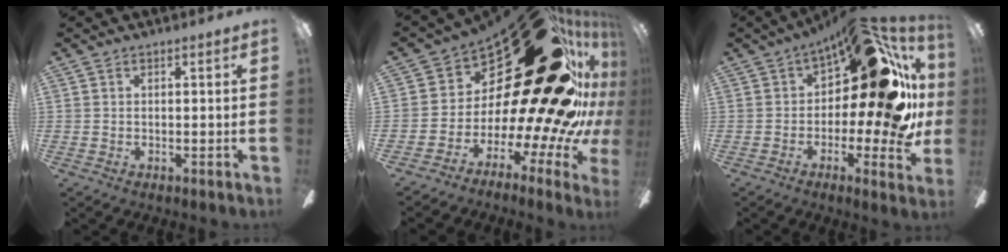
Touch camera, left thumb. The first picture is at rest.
{"total": 38.1, "force": [15.1, 16.8, 30.7], "torque": [-0.380, -0.152, 0.325]}
{"total": 21.0, "force": [4.7, 9.1, 18.3], "torque": [-0.246, -0.024, 0.075]}